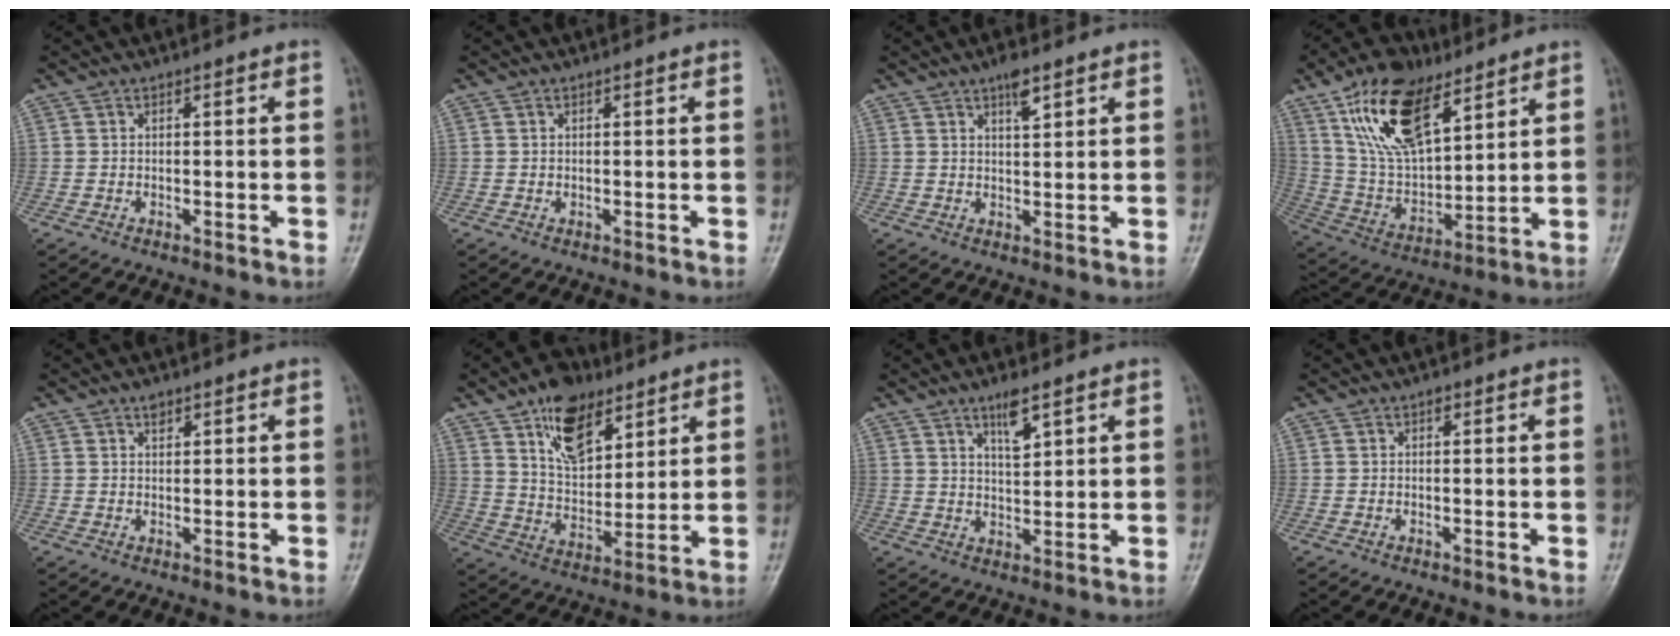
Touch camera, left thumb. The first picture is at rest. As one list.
[{"total": 0.5, "force": [0.2, 0.4, 0.3], "torque": [-0.003, -0.001, 0.004]}, {"total": 3.7, "force": [2.4, 1.1, 2.6], "torque": [-0.038, -0.009, 0.039]}, {"total": 18.6, "force": [10.3, 8.9, 12.6], "torque": [-0.204, -0.036, 0.201]}, {"total": 1.6, "force": [1.0, 0.9, 0.9], "torque": [-0.005, -0.004, 0.015]}, {"total": 13.4, "force": [7.5, 7.3, 8.3], "torque": [-0.111, -0.036, 0.137]}, {"total": 5.1, "force": [3.1, 1.5, 3.7], "torque": [-0.058, -0.022, 0.058]}, {"total": 0.7, "force": [0.3, 0.5, 0.4], "torque": [-0.001, 0.000, 0.003]}]